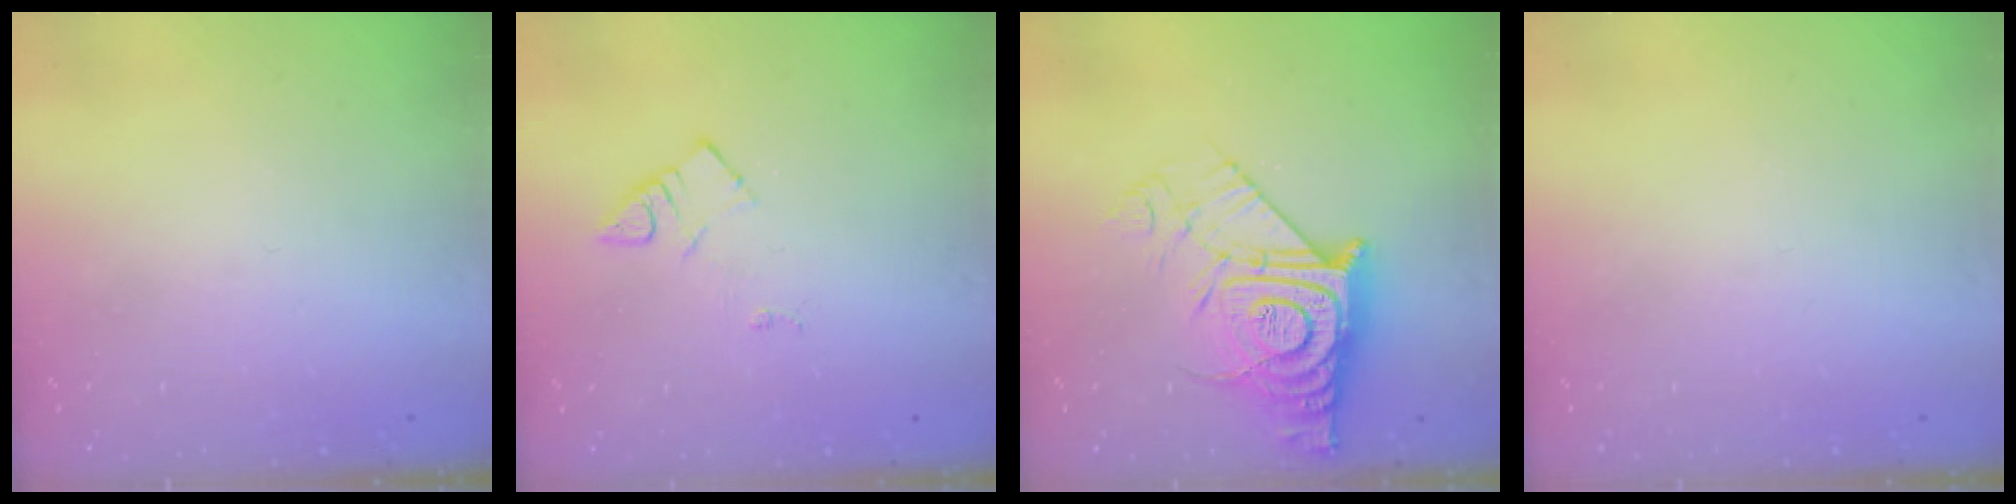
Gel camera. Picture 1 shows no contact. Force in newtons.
{"total": 4.5, "press": 4.4, "slide": 0.7}
{"total": 16.2, "press": 16.1, "slide": 1.3}
{"total": 0.0}